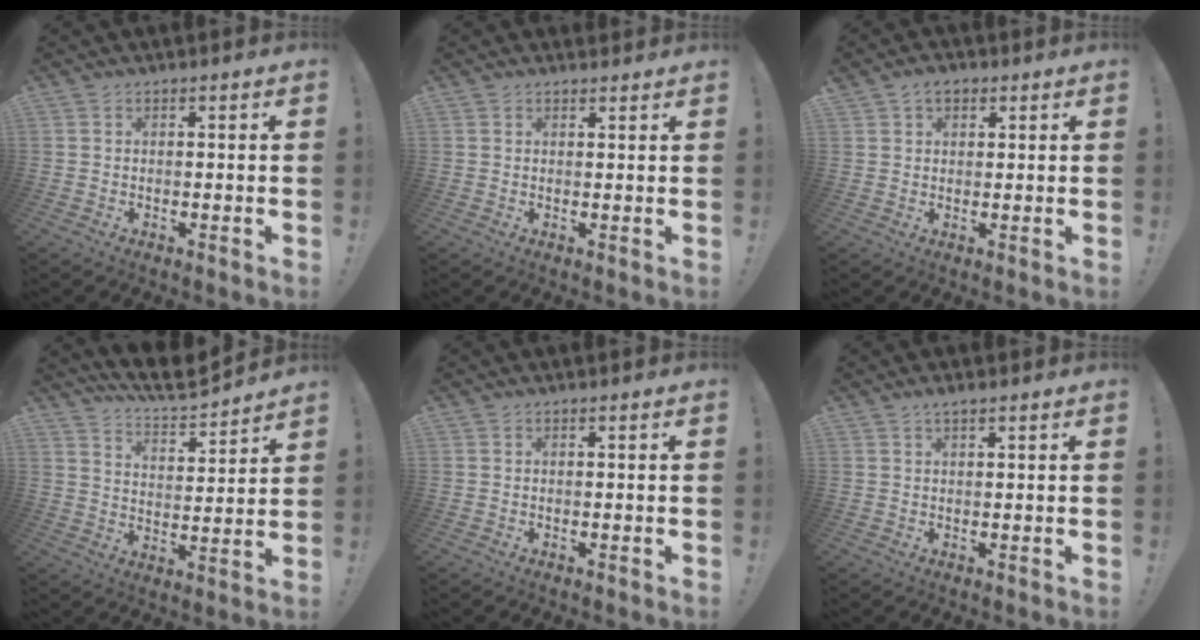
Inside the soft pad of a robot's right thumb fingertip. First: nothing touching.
{"total": 1.3, "force": [1.1, 0.7, 0.1], "torque": [0.010, -0.007, 0.019]}
{"total": 3.8, "force": [2.0, 2.8, 1.7], "torque": [-0.025, -0.003, 0.035]}
{"total": 9.6, "force": [8.9, 1.6, 3.2], "torque": [-0.069, -0.075, 0.158]}
{"total": 0.0}
{"total": 1.5, "force": [1.1, 0.1, 0.9], "torque": [-0.015, -0.002, 0.019]}